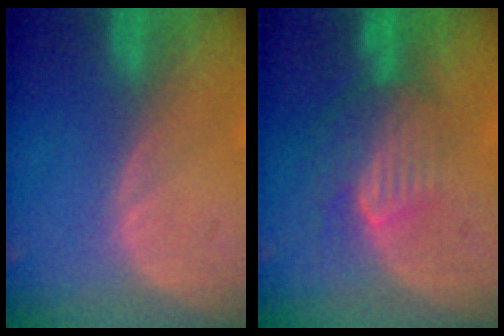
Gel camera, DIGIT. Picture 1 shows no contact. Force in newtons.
{"total": 8.1, "press": 7.3, "slide": 3.6}